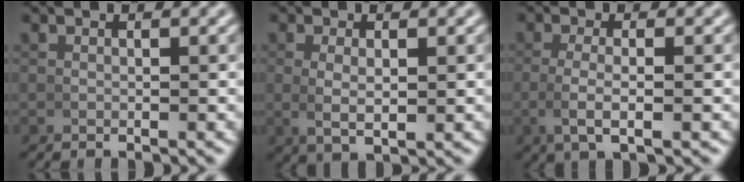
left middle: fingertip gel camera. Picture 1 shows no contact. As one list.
[{"total": 2.5, "force": [0.4, 1.0, 2.3], "torque": [-0.047, -0.010, 0.019]}, {"total": 3.1, "force": [-0.4, 0.7, 3.0], "torque": [-0.068, -0.008, -0.002]}]